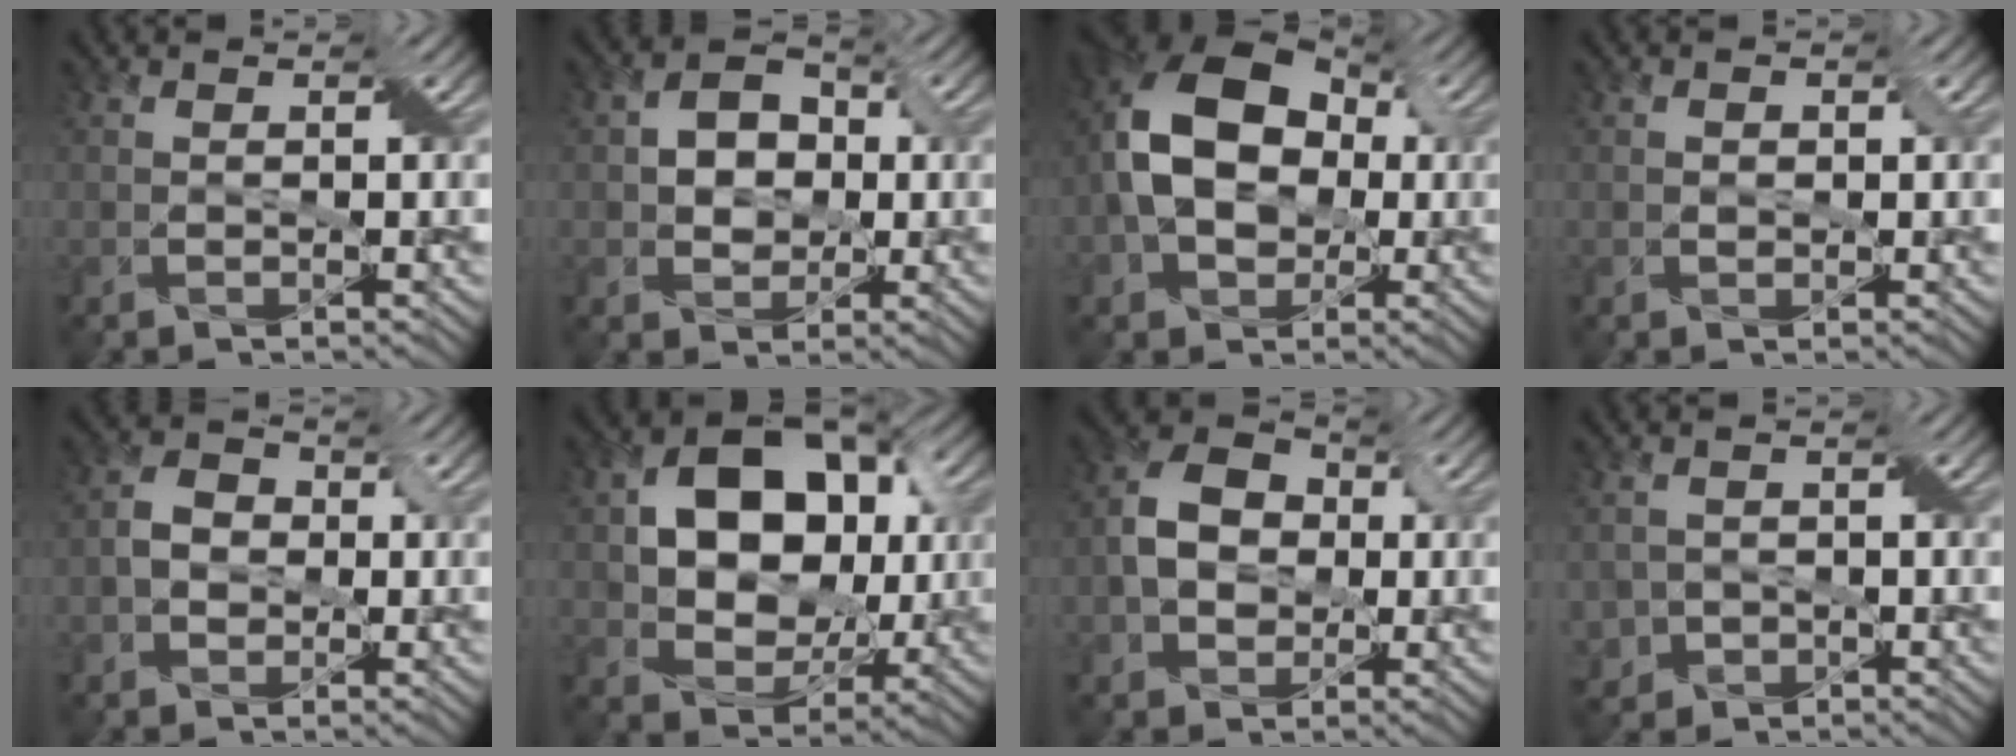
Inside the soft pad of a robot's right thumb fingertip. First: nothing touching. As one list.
[{"total": 5.9, "force": [0.5, 4.7, 3.4], "torque": [-0.066, 0.010, -0.008]}, {"total": 15.4, "force": [0.3, 10.9, 11.0], "torque": [-0.209, 0.008, -0.006]}, {"total": 1.0, "force": [0.1, 0.8, 0.6], "torque": [-0.013, -0.002, 0.001]}, {"total": 3.7, "force": [-0.5, 3.1, 1.9], "torque": [-0.040, 0.006, -0.013]}, {"total": 13.5, "force": [2.2, 9.7, 9.1], "torque": [-0.156, 0.007, 0.038]}, {"total": 7.1, "force": [-0.4, 5.7, 4.3], "torque": [-0.093, 0.008, -0.021]}, {"total": 3.3, "force": [-1.4, 3.0, 0.5], "torque": [-0.018, 0.002, -0.029]}]